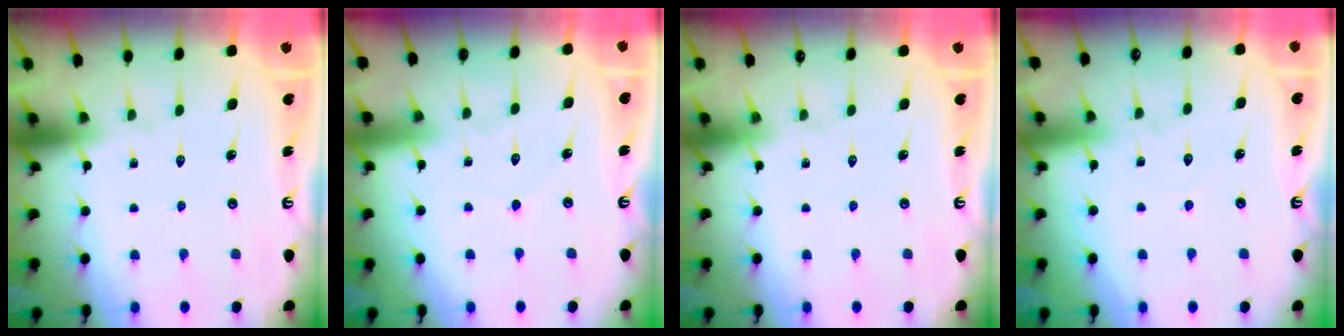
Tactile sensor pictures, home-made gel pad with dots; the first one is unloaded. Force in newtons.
{"total": 2.6, "press": 2.6, "slide": 0.2}
{"total": 0.0}
{"total": 2.7, "press": 2.7, "slide": 0.4}